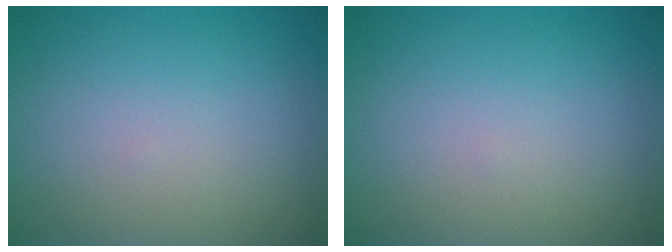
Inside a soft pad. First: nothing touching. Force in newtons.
{"total": 0.0}